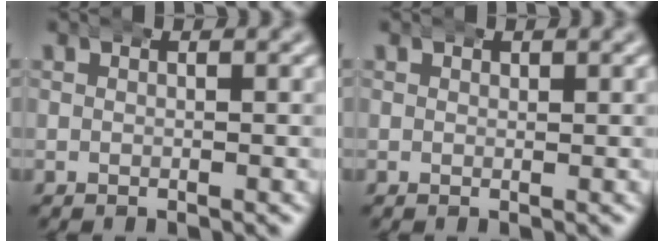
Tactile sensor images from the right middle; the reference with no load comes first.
{"total": 0.0}